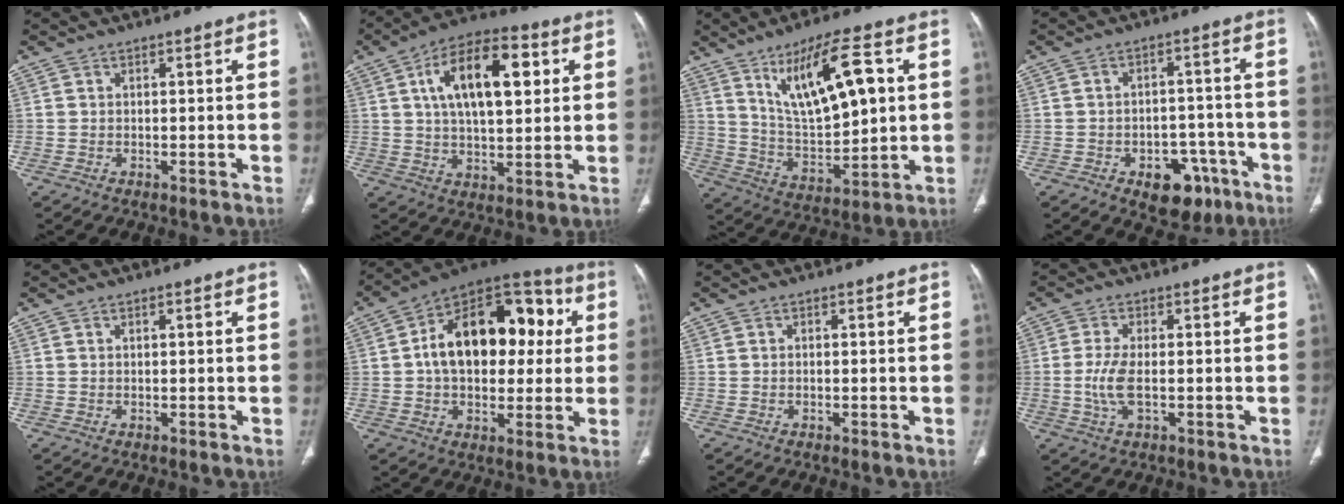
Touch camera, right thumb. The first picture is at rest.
{"total": 16.5, "force": [4.9, 7.8, 13.7], "torque": [-0.207, 0.003, 0.078]}
{"total": 16.2, "force": [5.8, 5.3, 14.1], "torque": [-0.231, -0.024, 0.117]}
{"total": 10.2, "force": [-5.6, 6.4, 5.6], "torque": [-0.040, 0.043, -0.067]}
{"total": 0.0}
{"total": 22.4, "force": [3.0, 14.0, 17.2], "torque": [-0.225, 0.031, 0.039]}
{"total": 0.0}
{"total": 5.0, "force": [-0.6, 1.9, 4.6], "torque": [-0.111, -0.002, -0.013]}